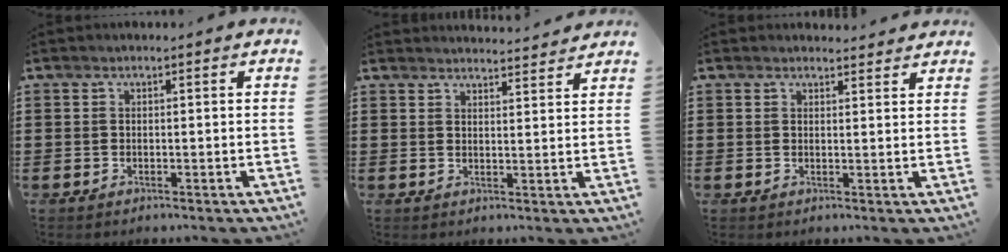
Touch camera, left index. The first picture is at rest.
{"total": 2.8, "force": [2.8, -0.2, 0.0], "torque": [-0.009, -0.014, 0.051]}
{"total": 1.7, "force": [1.7, 0.2, 0.1], "torque": [-0.006, 0.001, 0.034]}